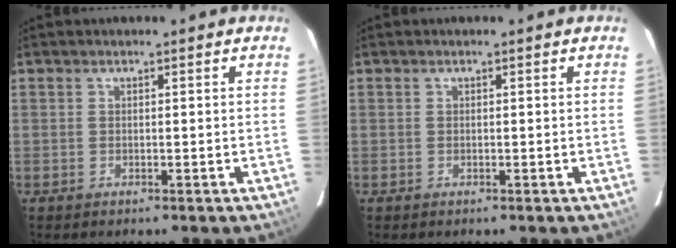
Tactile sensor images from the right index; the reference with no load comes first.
{"total": 0.0}